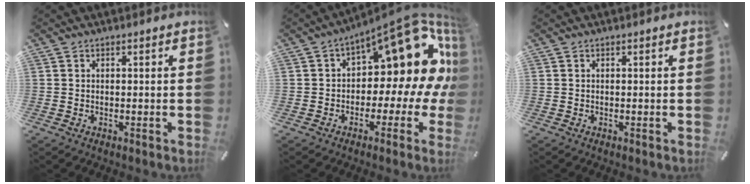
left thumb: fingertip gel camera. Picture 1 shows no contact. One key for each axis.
{"total": 17.9, "fx": 6.9, "fy": 9.2, "fz": 13.6, "tx": -0.169, "ty": -0.067, "tz": 0.114}
{"total": 0.0}